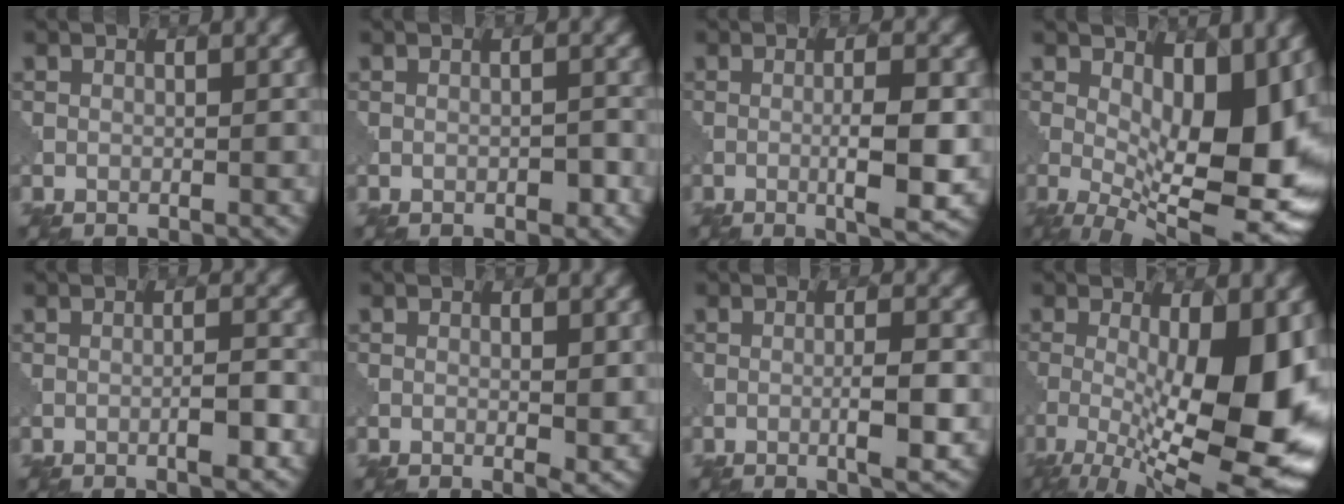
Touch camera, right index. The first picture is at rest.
{"total": 1.2, "force": [-0.5, 0.5, 0.9], "torque": [-0.013, 0.002, -0.007]}
{"total": 4.9, "force": [-0.9, 0.7, 4.7], "torque": [-0.073, -0.001, -0.014]}
{"total": 12.5, "force": [0.6, 5.4, 11.3], "torque": [-0.150, -0.011, 0.009]}
{"total": 2.3, "force": [-0.9, 0.2, 2.1], "torque": [-0.033, 0.005, -0.017]}
{"total": 1.7, "force": [0.0, 0.3, 1.7], "torque": [-0.020, -0.007, 0.000]}
{"total": 3.3, "force": [-0.8, 0.4, 3.2], "torque": [-0.047, 0.004, -0.017]}
{"total": 13.8, "force": [-2.1, 4.4, 12.9], "torque": [-0.198, -0.019, -0.031]}